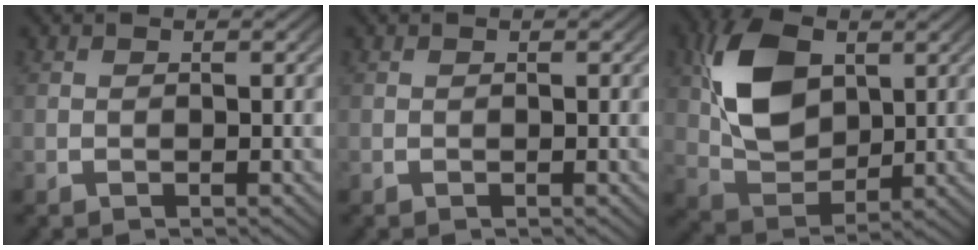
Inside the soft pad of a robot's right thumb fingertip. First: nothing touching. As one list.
[{"total": 0.0}, {"total": 9.5, "force": [1.7, 6.1, 7.1], "torque": [-0.160, -0.021, 0.039]}]